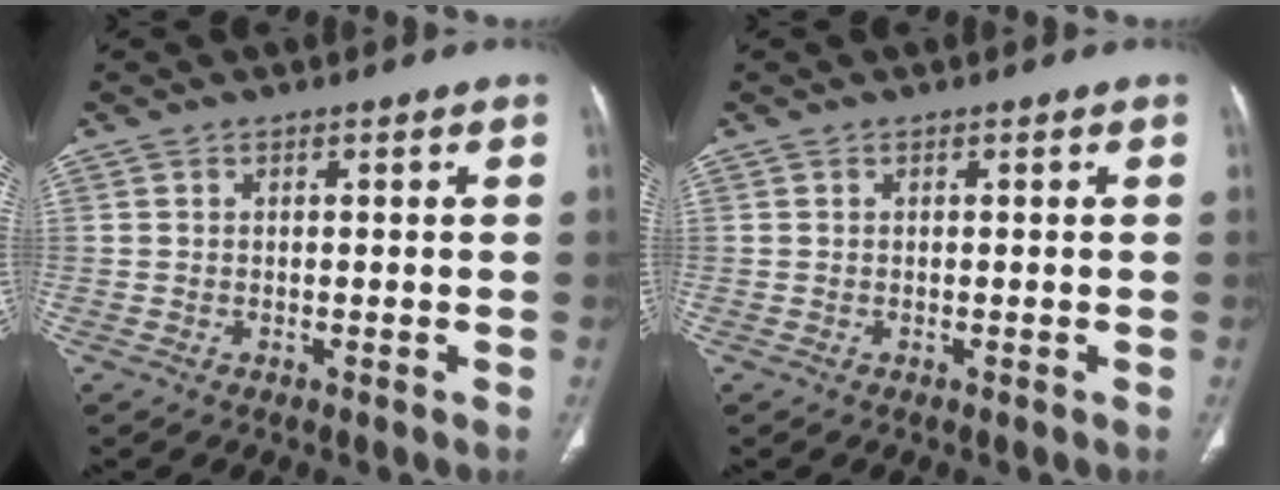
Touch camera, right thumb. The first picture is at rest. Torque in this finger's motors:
{"motor_torque": [0.00, 0.00, -0.24, 0.24, 0.00]}